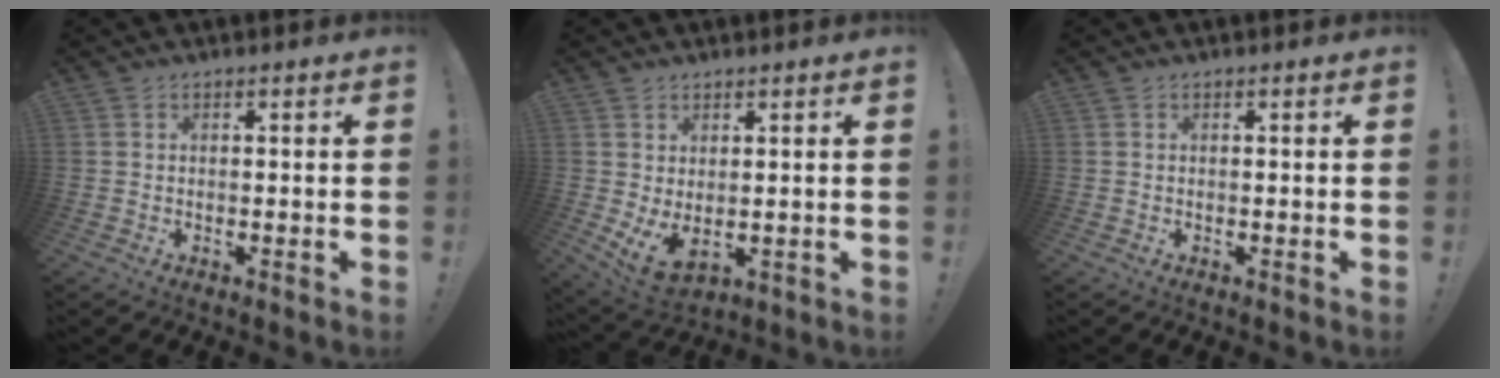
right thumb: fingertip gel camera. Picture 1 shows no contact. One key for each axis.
{"total": 5.4, "fx": 1.6, "fy": 2.7, "fz": 4.4, "tx": -0.066, "ty": -0.018, "tz": 0.038}
{"total": 0.0}